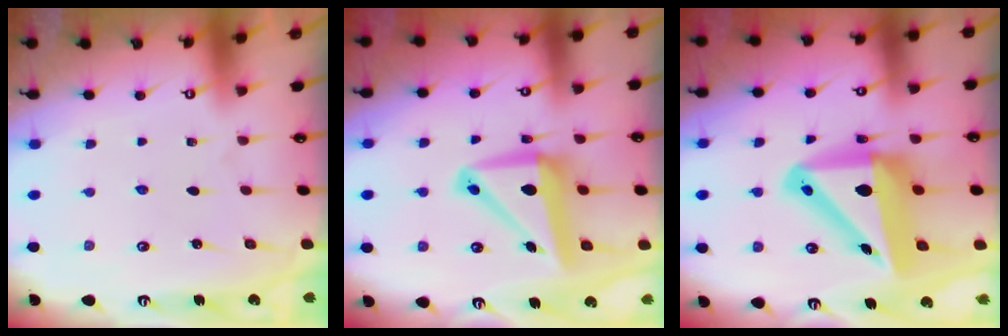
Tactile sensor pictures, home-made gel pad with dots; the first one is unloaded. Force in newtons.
{"total": 11.5, "press": 11.2, "slide": 2.6}
{"total": 15.2, "press": 14.9, "slide": 3.2}